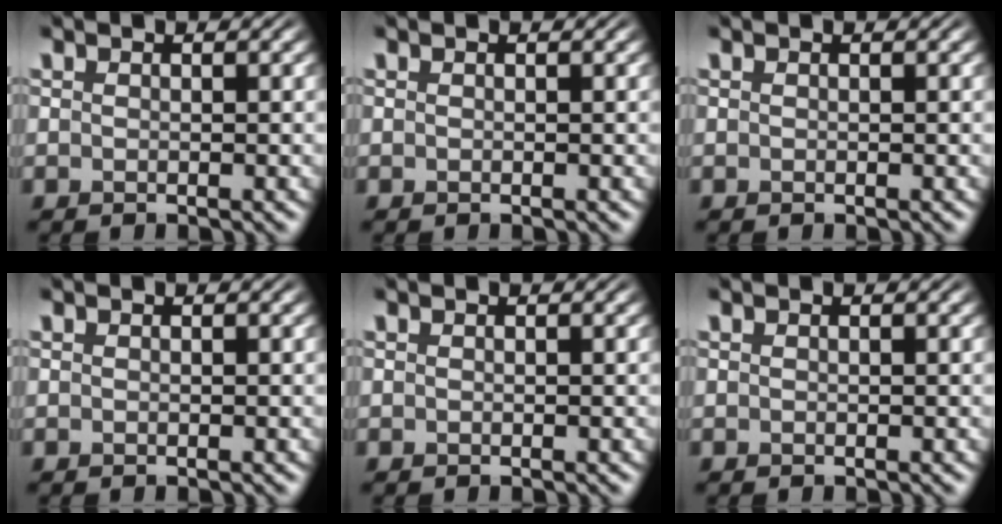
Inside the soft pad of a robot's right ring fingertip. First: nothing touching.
{"total": 0.0}
{"total": 0.0}
{"total": 0.0}
{"total": 0.0}
{"total": 0.0}